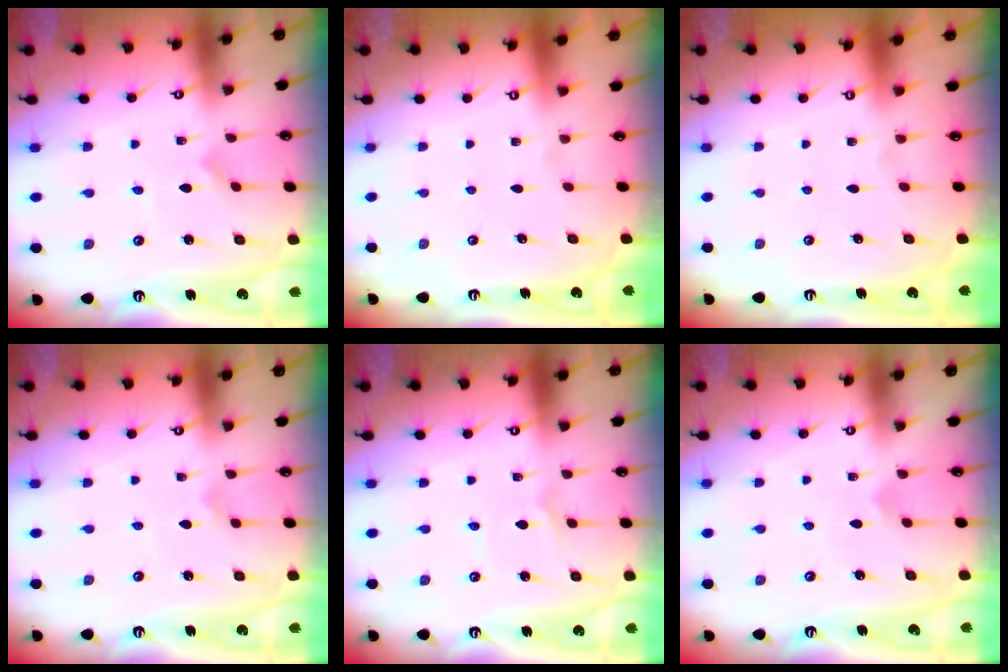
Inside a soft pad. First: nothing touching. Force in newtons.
{"total": 0.0}
{"total": 0.0}
{"total": 1.7, "press": 1.7, "slide": 0.1}
{"total": 1.3, "press": 1.3, "slide": 0.1}
{"total": 2.6, "press": 2.6, "slide": 0.1}